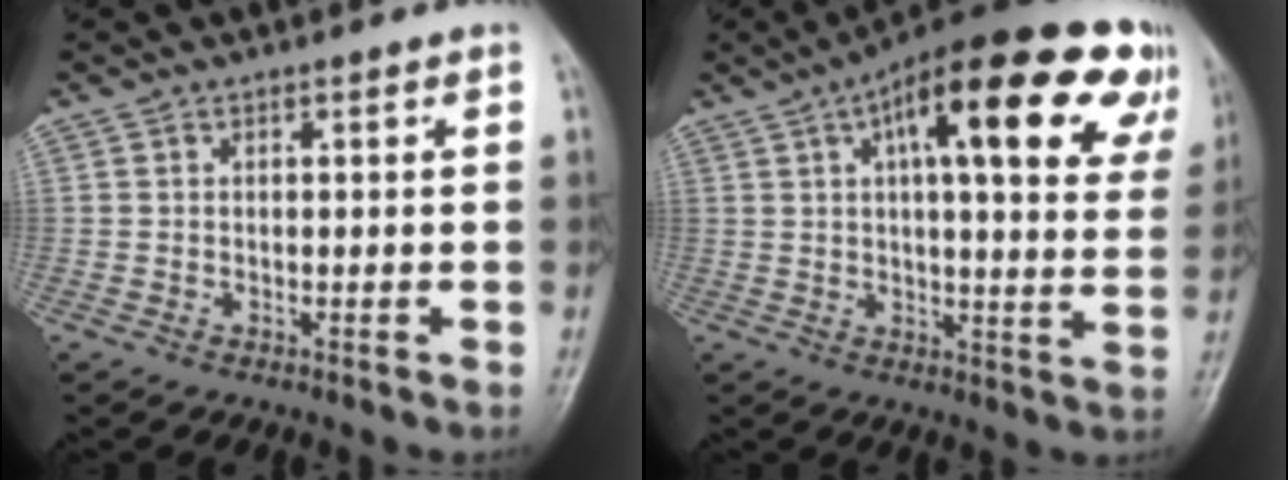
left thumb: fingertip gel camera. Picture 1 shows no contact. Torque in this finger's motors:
{"motor_torque": [0.78, 0.81, 1.74, -1.03, 0.17]}